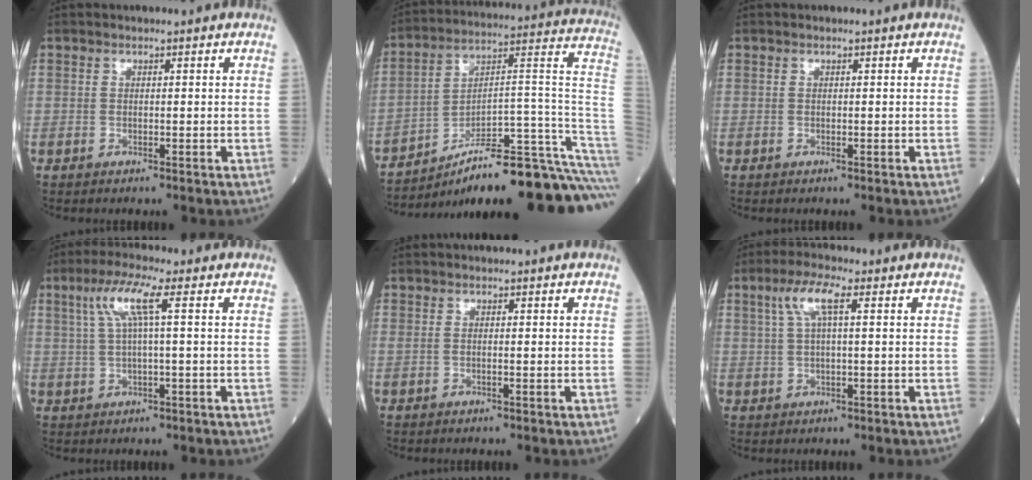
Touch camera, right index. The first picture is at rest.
{"total": 24.8, "force": [-19.3, 0.8, 15.5], "torque": [-0.119, 0.041, -0.286]}
{"total": 0.0}
{"total": 6.0, "force": [2.1, -0.1, 5.6], "torque": [-0.118, 0.019, 0.047]}
{"total": 0.0}
{"total": 5.1, "force": [2.1, 0.8, 4.6], "torque": [-0.102, 0.020, 0.046]}